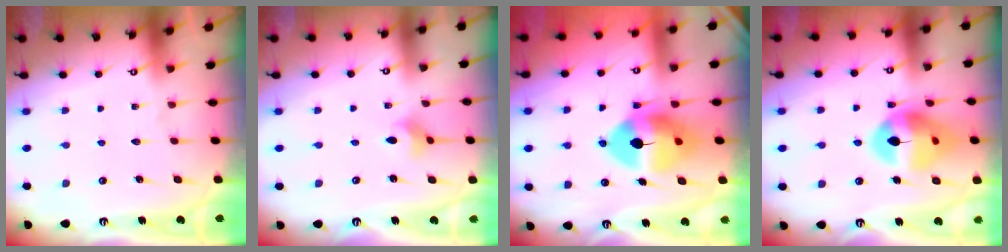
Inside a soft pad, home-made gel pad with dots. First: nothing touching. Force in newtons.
{"total": 2.9, "press": 2.9, "slide": 0.7}
{"total": 12.9, "press": 12.8, "slide": 1.8}
{"total": 15.6, "press": 15.5, "slide": 1.9}